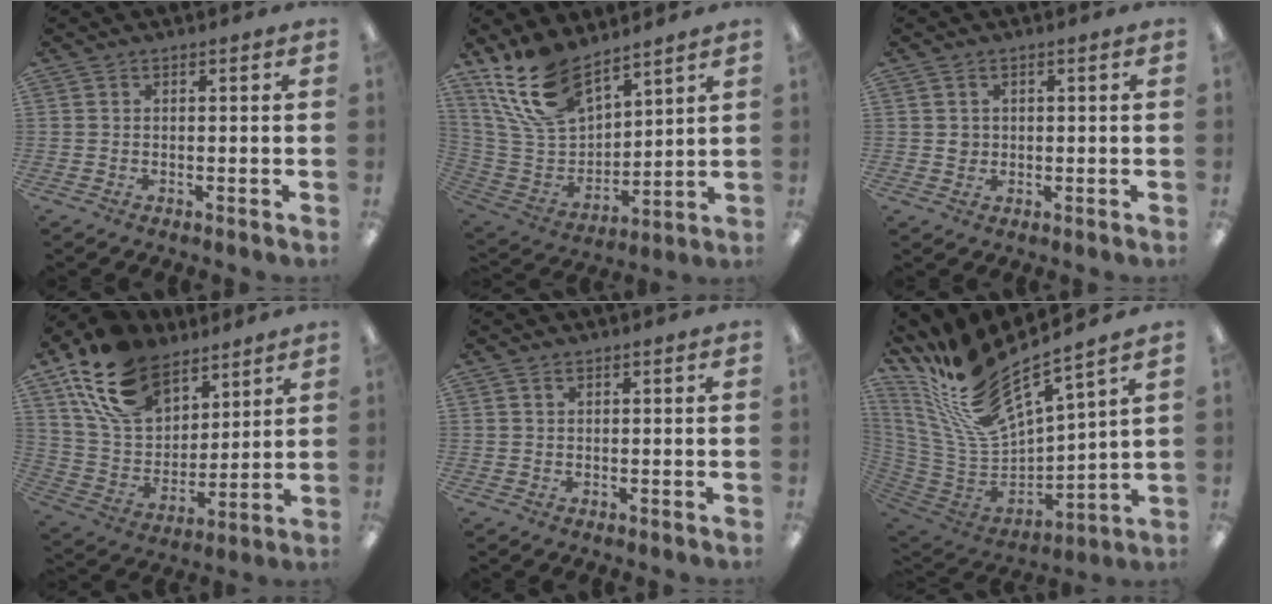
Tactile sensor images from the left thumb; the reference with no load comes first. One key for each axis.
{"total": 17.2, "fx": 12.8, "fy": 7.7, "fz": 8.6, "tx": -0.202, "ty": -0.057, "tz": 0.239}
{"total": 2.0, "fx": 0.4, "fy": 1.8, "fz": 0.8, "tx": -0.009, "ty": 0.001, "tz": 0.005}
{"total": 18.9, "fx": 12.2, "fy": 11.4, "fz": 9.0, "tx": -0.177, "ty": -0.049, "tz": 0.230}
{"total": 0.8, "fx": 0.5, "fy": 0.4, "fz": 0.5, "tx": -0.011, "ty": 0.003, "tz": 0.008}
{"total": 19.7, "fx": 15.9, "fy": 4.9, "fz": 10.5, "tx": -0.234, "ty": -0.121, "tz": 0.274}